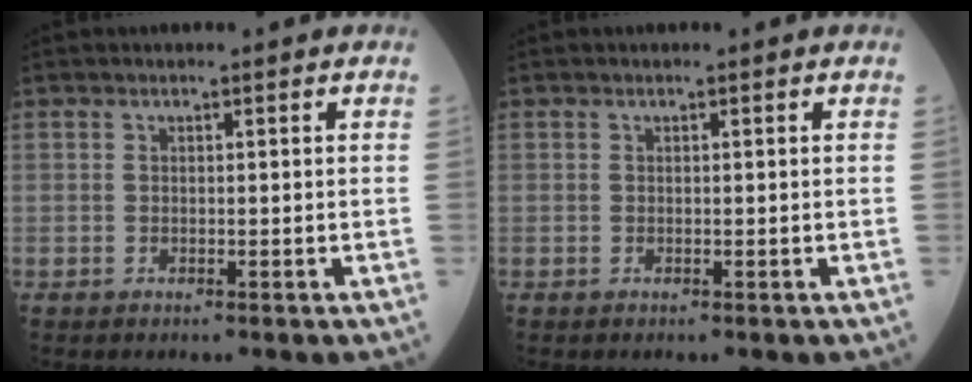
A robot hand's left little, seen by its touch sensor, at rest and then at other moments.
{"total": 0.0}